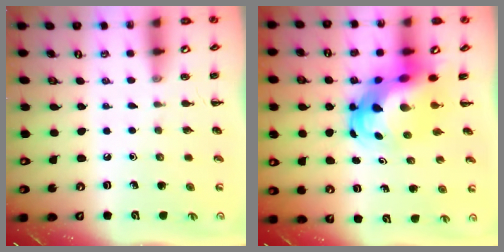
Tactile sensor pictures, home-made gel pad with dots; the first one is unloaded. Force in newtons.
{"total": 8.7, "press": 8.4, "slide": 2.5}